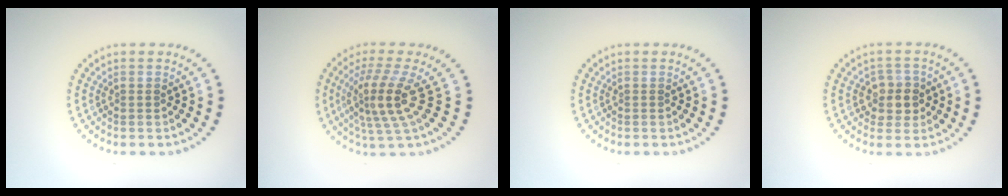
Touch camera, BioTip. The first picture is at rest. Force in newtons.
{"total": 4.2, "press": 3.1, "slide": 2.8}
{"total": 0.0}
{"total": 2.6, "press": 2.4, "slide": 0.9}